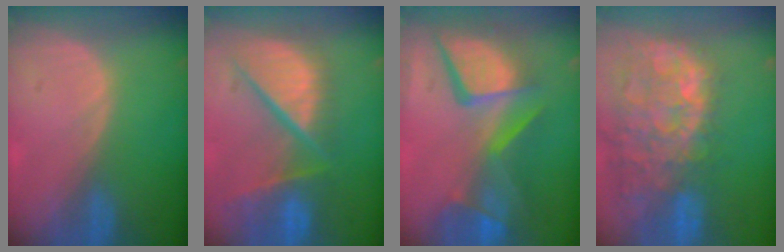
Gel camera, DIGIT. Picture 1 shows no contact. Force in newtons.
{"total": 12.1, "press": 9.9, "slide": 7.0}
{"total": 13.1, "press": 10.8, "slide": 7.5}
{"total": 14.9, "press": 12.0, "slide": 8.8}